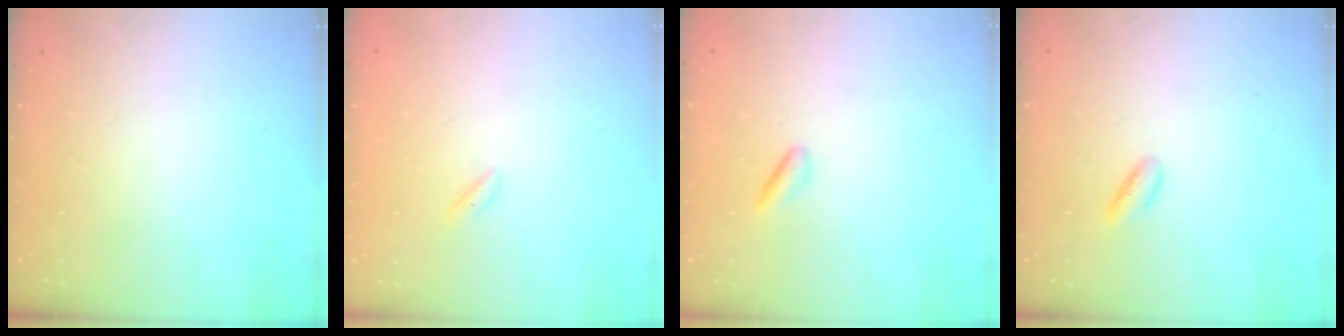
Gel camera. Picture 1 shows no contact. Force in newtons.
{"total": 1.2, "press": 0.9, "slide": 0.8}
{"total": 1.6, "press": 1.5, "slide": 0.7}
{"total": 3.0, "press": 2.8, "slide": 0.9}